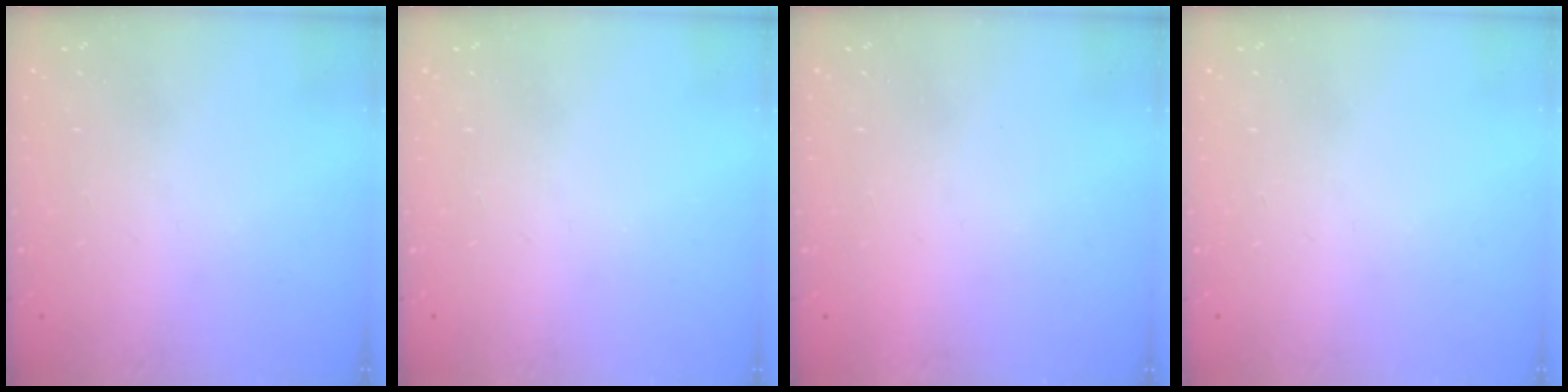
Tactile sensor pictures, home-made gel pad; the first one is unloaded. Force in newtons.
{"total": 0.0}
{"total": 1.5, "press": 1.5, "slide": 0.1}
{"total": 0.0}